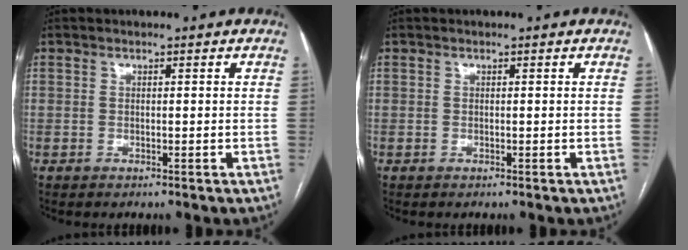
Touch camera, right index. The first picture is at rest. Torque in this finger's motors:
{"motor_torque": [0.00, 0.00, 0.00, 0.00]}